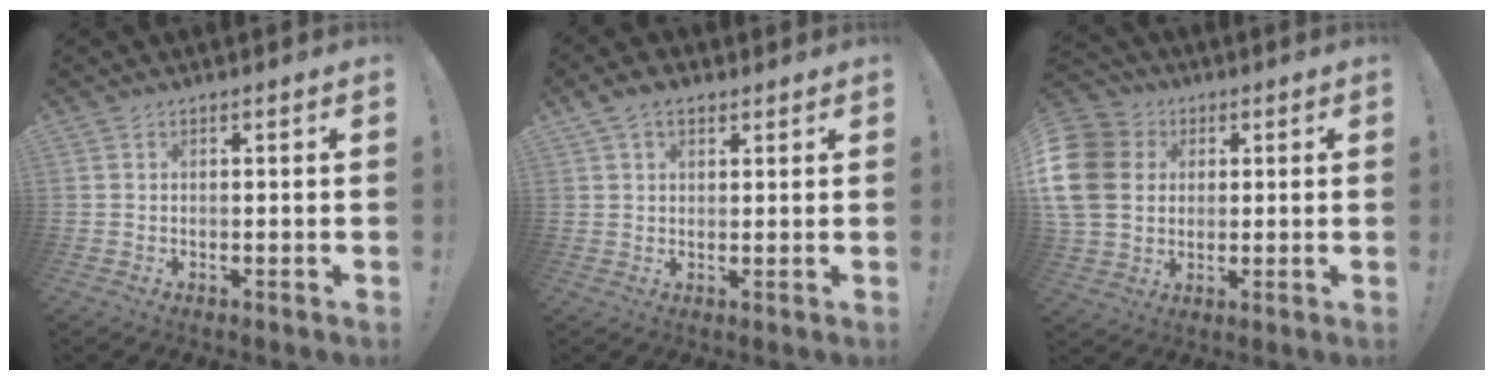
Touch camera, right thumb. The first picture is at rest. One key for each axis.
{"total": 5.1, "fx": 2.8, "fy": 3.3, "fz": 2.7, "tx": -0.046, "ty": -0.003, "tz": 0.055}
{"total": 15.7, "fx": 2.3, "fy": 13.0, "fz": 8.5, "tx": -0.153, "ty": 0.004, "tz": 0.048}